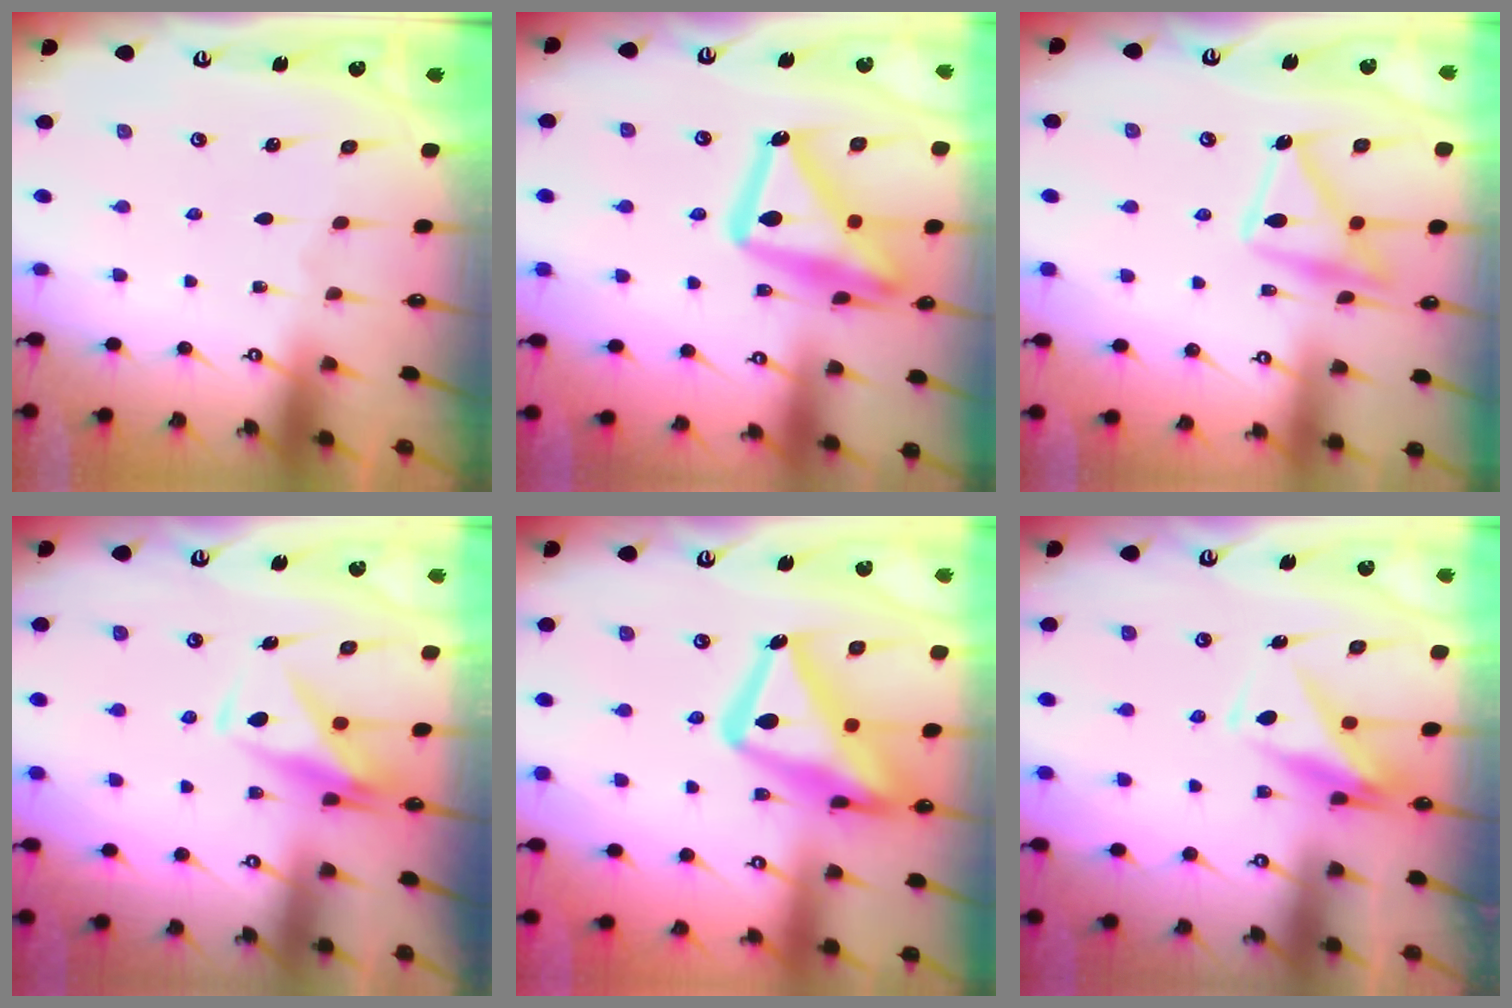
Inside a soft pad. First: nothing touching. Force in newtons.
{"total": 21.3, "press": 21.2, "slide": 1.5}
{"total": 15.8, "press": 15.7, "slide": 0.9}
{"total": 8.8, "press": 8.8, "slide": 0.8}
{"total": 22.2, "press": 22.2, "slide": 1.8}
{"total": 10.0, "press": 9.9, "slide": 1.7}